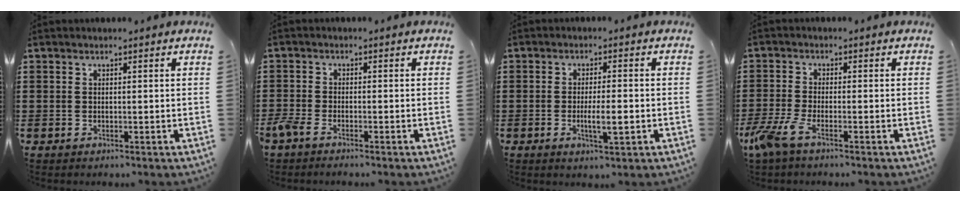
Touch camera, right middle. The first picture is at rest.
{"total": 2.1, "force": [-1.6, 0.5, 1.1], "torque": [-0.043, -0.005, -0.038]}
{"total": 4.5, "force": [-1.3, 1.2, 4.1], "torque": [-0.061, 0.000, -0.024]}
{"total": 4.6, "force": [-2.7, 1.0, 3.6], "torque": [-0.100, -0.015, -0.056]}